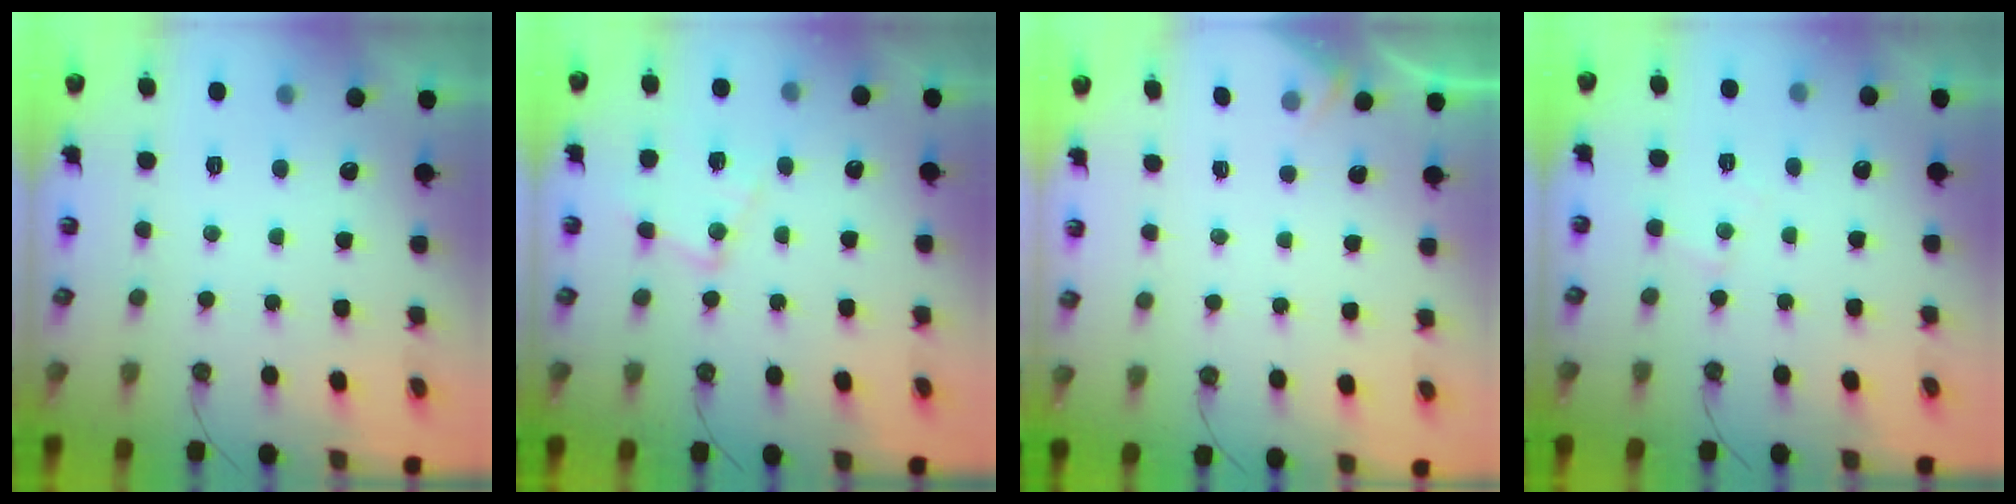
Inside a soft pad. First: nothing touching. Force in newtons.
{"total": 10.8, "press": 10.8, "slide": 0.4}
{"total": 2.5, "press": 2.4, "slide": 0.4}
{"total": 6.2, "press": 6.2, "slide": 0.7}